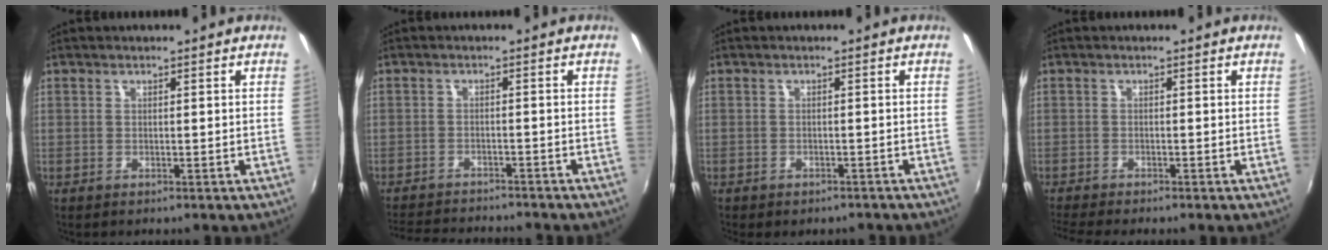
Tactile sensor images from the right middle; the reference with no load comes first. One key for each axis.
{"total": 10.7, "fx": -10.0, "fy": 1.7, "fz": 3.6, "tx": -0.093, "ty": -0.011, "tz": -0.154}
{"total": 3.6, "fx": -3.0, "fy": 1.5, "fz": 1.4, "tx": -0.030, "ty": -0.018, "tz": -0.039}
{"total": 4.3, "fx": -3.9, "fy": -0.2, "fz": 1.8, "tx": -0.049, "ty": -0.021, "tz": -0.070}